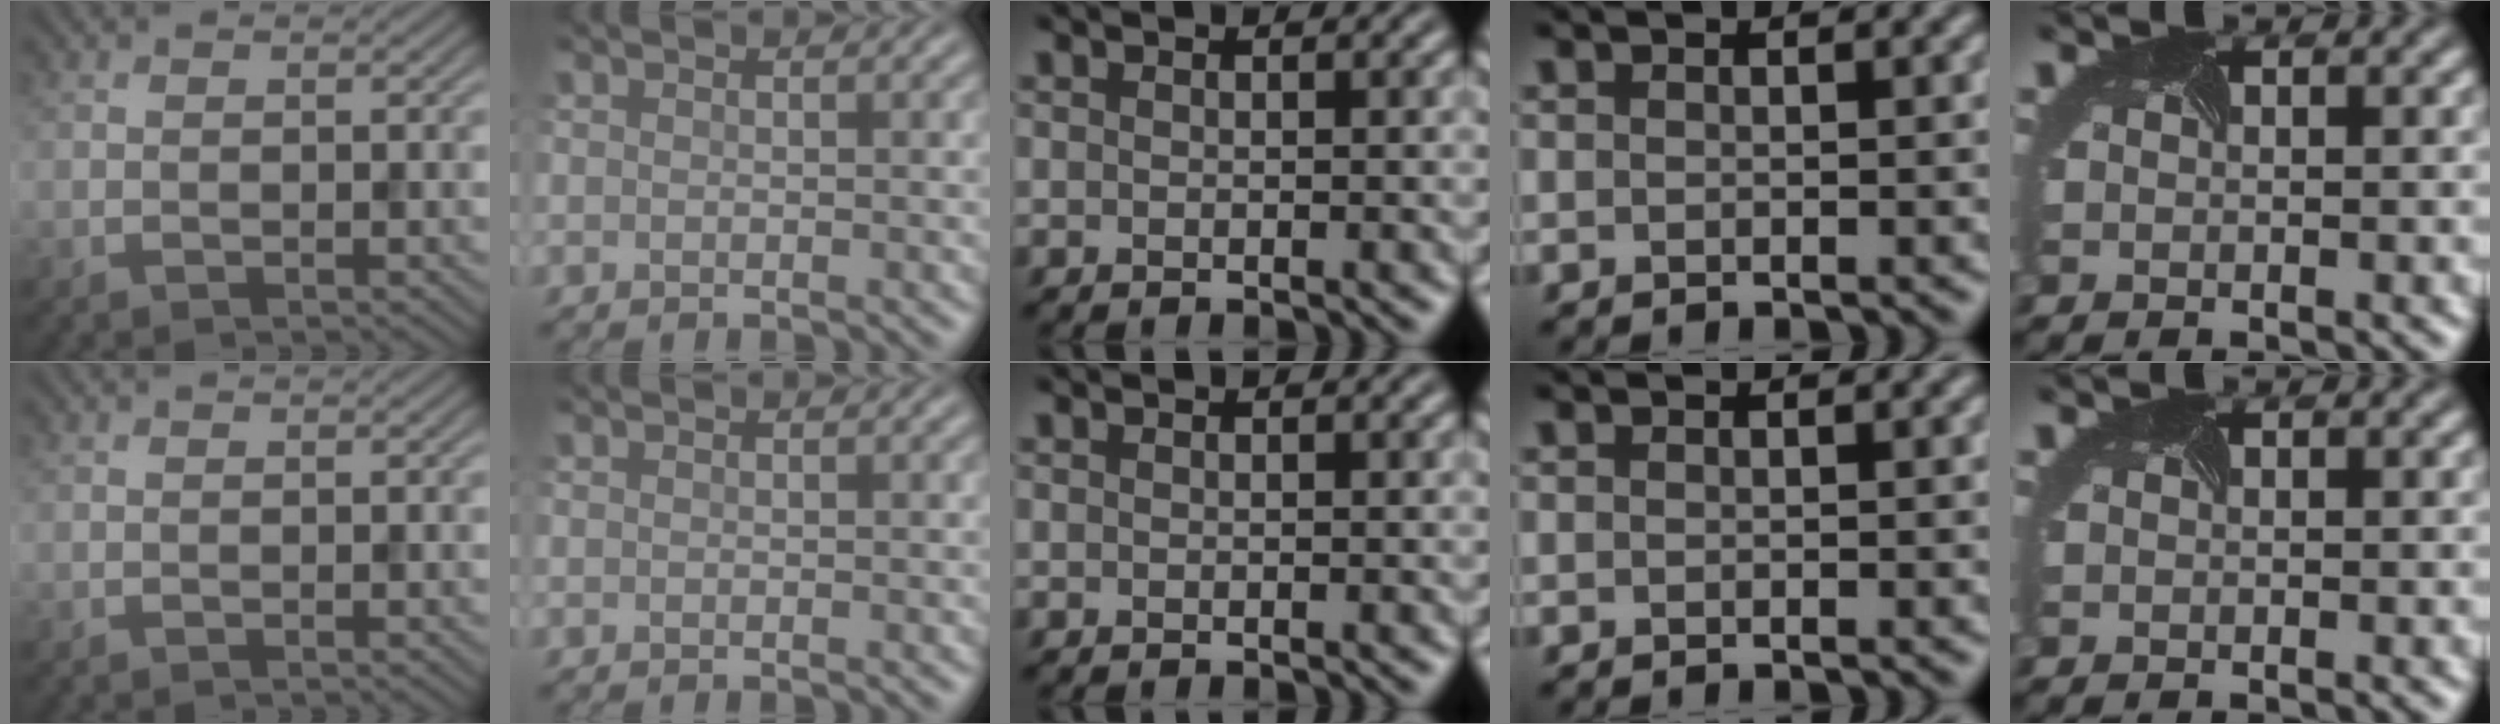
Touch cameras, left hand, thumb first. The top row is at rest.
{}